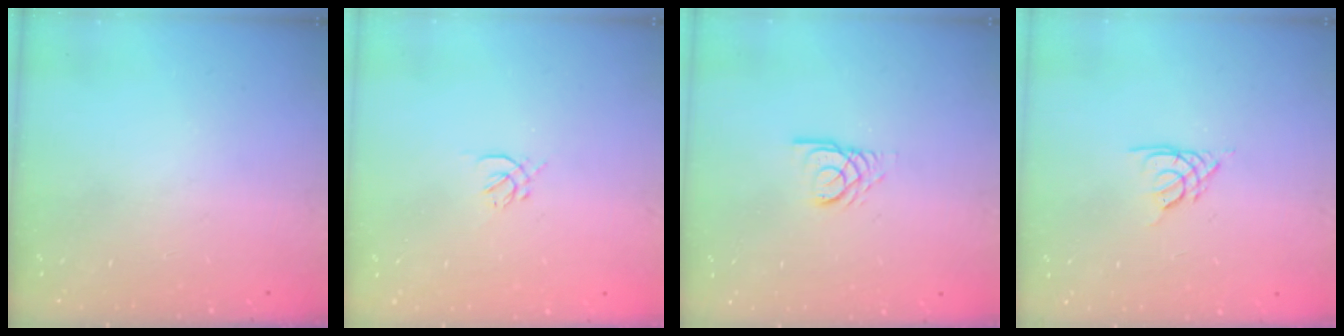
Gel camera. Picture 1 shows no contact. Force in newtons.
{"total": 1.0, "press": 0.9, "slide": 0.4}
{"total": 3.0, "press": 2.9, "slide": 0.3}
{"total": 2.7, "press": 2.7, "slide": 0.4}